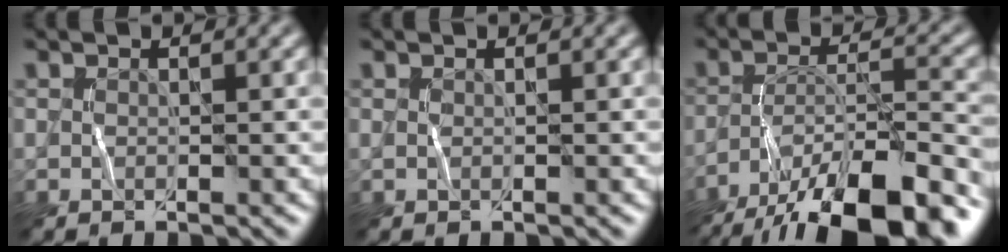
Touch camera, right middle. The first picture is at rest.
{"total": 0.0}
{"total": 13.8, "force": [-10.4, 3.8, 8.2], "torque": [-0.144, -0.010, -0.161]}